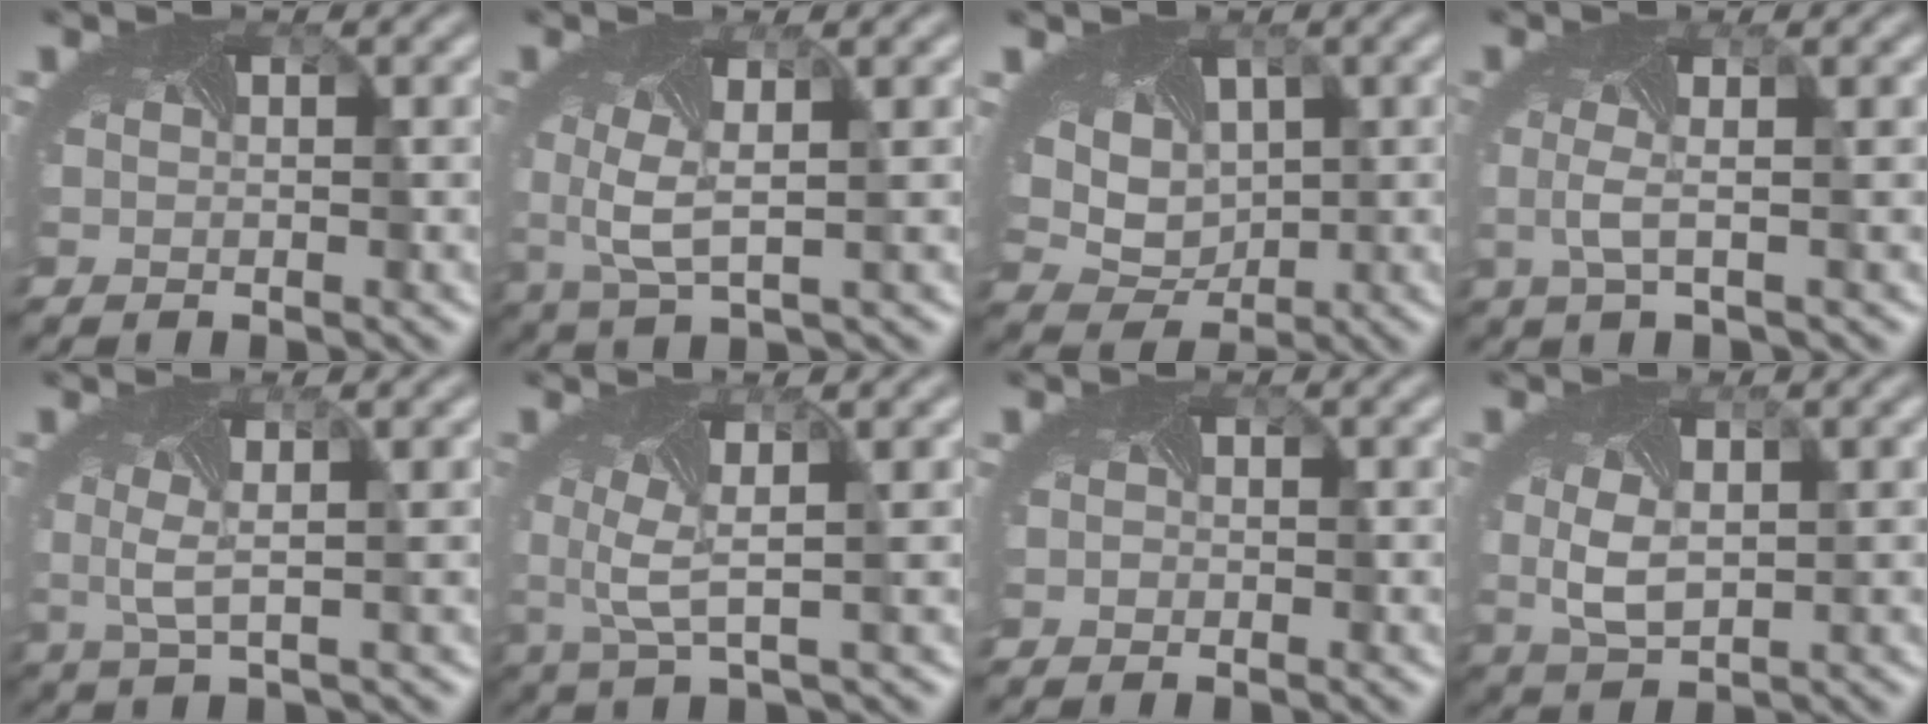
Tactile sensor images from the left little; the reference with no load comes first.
{"total": 3.5, "force": [0.5, 0.9, 3.3], "torque": [-0.091, -0.002, 0.007]}
{"total": 6.3, "force": [1.9, 4.8, 3.6], "torque": [-0.071, 0.009, 0.028]}
{"total": 1.8, "force": [-0.1, -0.3, 1.7], "torque": [-0.047, 0.000, -0.002]}
{"total": 2.1, "force": [0.4, 0.0, 2.1], "torque": [-0.053, 0.001, 0.007]}
{"total": 3.5, "force": [0.4, 0.7, 3.4], "torque": [-0.090, -0.001, 0.006]}
{"total": 0.0}
{"total": 3.0, "force": [0.2, 1.6, 2.6], "torque": [-0.070, -0.002, 0.010]}